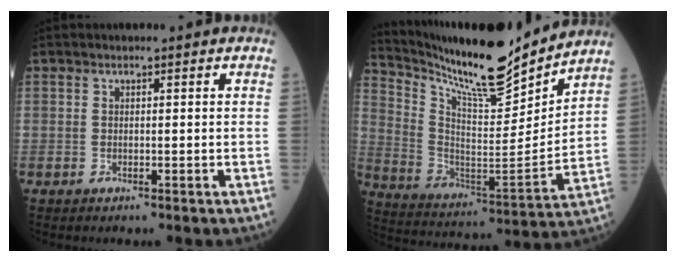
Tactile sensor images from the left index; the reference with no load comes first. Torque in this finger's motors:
{"motor_torque": [0.96, -1.18, 0.20, 0.06]}